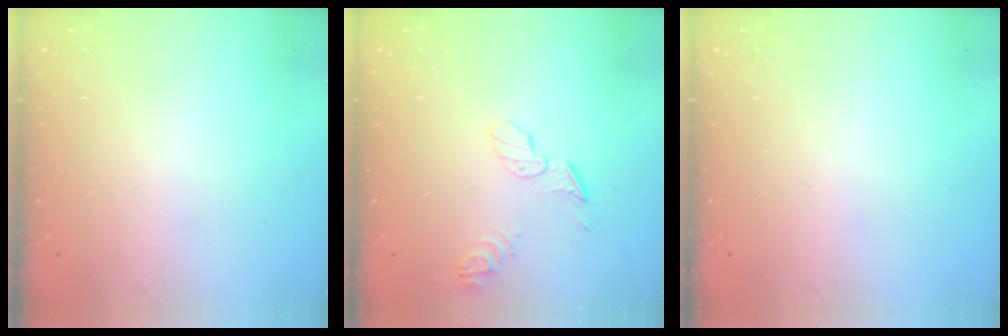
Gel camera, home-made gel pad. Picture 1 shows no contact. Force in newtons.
{"total": 7.4, "press": 7.4, "slide": 0.2}
{"total": 0.0}